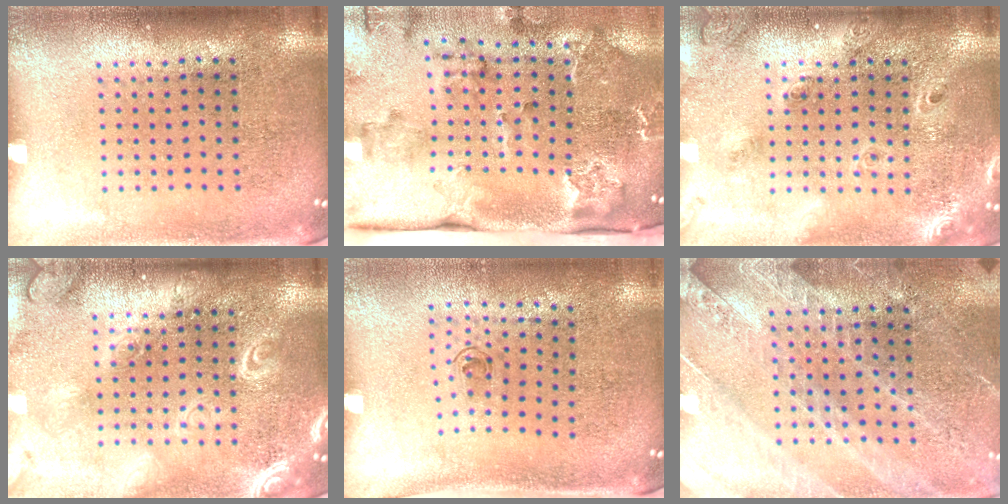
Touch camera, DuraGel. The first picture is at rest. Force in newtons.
{"total": 2.8, "press": 2.4, "slide": 1.5}
{"total": 1.8, "press": 1.7, "slide": 0.7}
{"total": 2.6, "press": 2.5, "slide": 0.3}
{"total": 0.6, "press": 0.4, "slide": 0.5}
{"total": 2.7, "press": 2.7, "slide": 0.5}